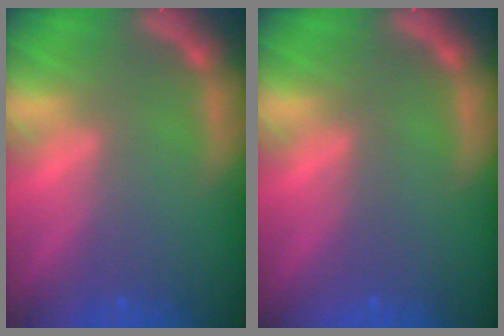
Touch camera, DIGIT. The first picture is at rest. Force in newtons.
{"total": 0.0}